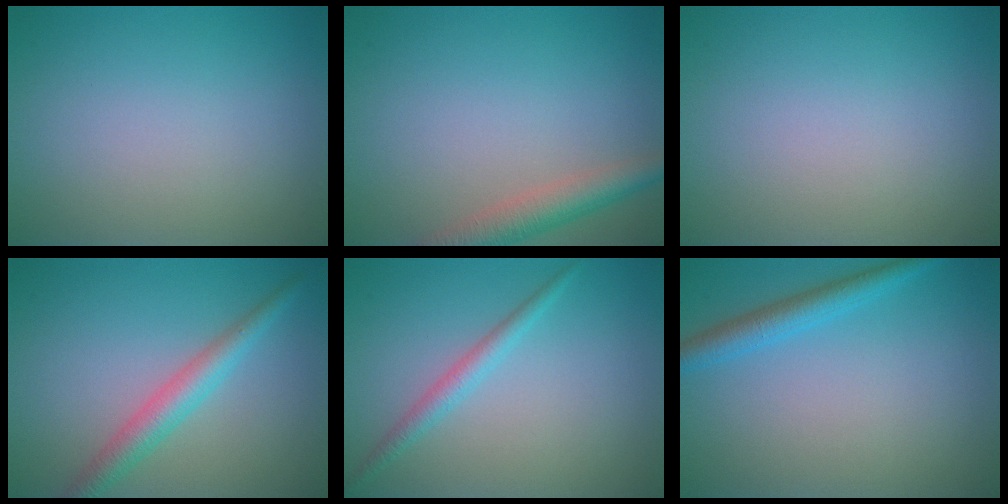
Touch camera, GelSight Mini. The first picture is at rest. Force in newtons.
{"total": 3.5, "press": 3.5, "slide": 0.1}
{"total": 0.0}
{"total": 3.2, "press": 3.2, "slide": 0.1}
{"total": 1.8, "press": 1.8, "slide": 0.1}
{"total": 2.7, "press": 2.7, "slide": 0.2}